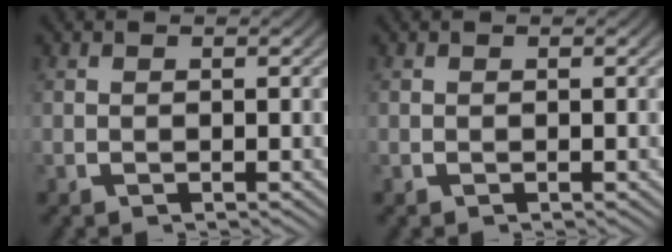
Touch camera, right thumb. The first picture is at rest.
{"total": 0.0}